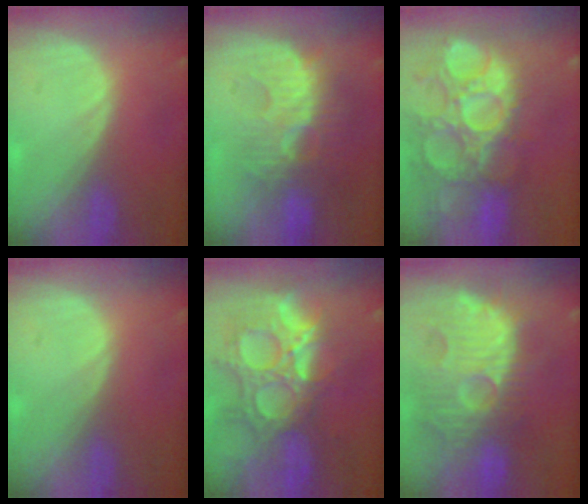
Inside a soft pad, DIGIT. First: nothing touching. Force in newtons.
{"total": 9.1, "press": 8.9, "slide": 1.8}
{"total": 15.0, "press": 12.5, "slide": 8.2}
{"total": 0.0}
{"total": 13.9, "press": 11.7, "slide": 7.5}
{"total": 13.5, "press": 12.3, "slide": 5.5}